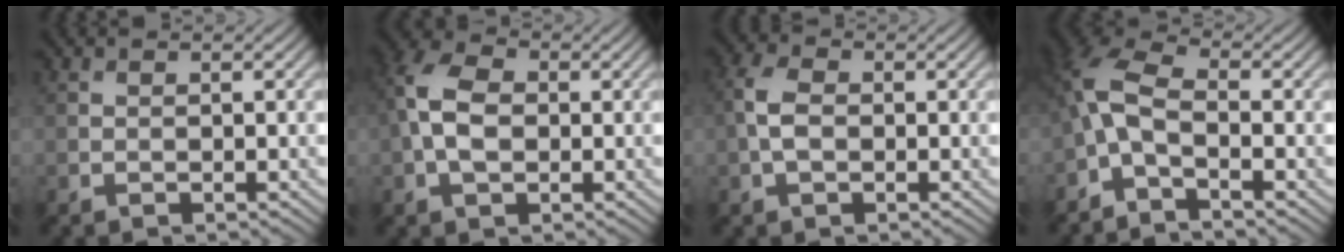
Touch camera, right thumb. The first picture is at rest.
{"total": 7.4, "force": [0.2, 5.0, 5.5], "torque": [-0.139, 0.007, -0.007]}
{"total": 3.9, "force": [-0.3, 2.6, 3.0], "torque": [-0.073, 0.006, -0.011]}
{"total": 6.0, "force": [-2.0, 2.7, 5.1], "torque": [-0.123, 0.011, -0.060]}